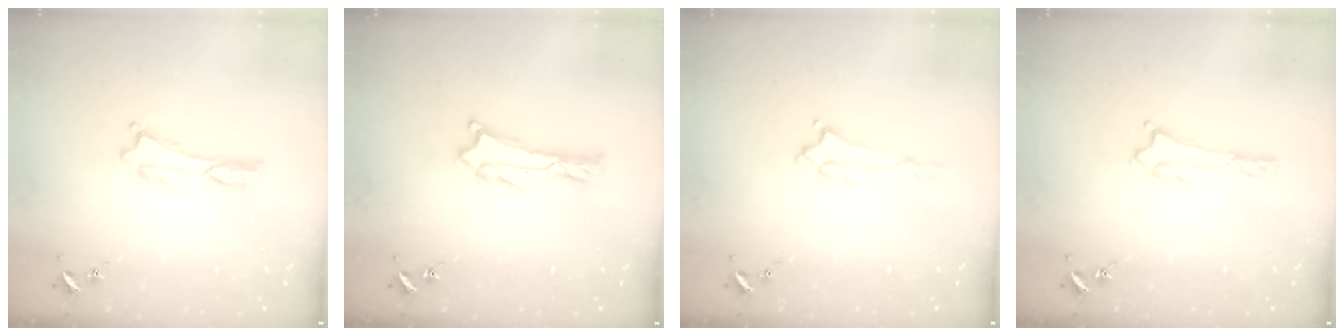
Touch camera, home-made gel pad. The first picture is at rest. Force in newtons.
{"total": 0.9, "press": 0.9, "slide": 0.2}
{"total": 1.4, "press": 1.3, "slide": 0.2}
{"total": 1.0, "press": 1.0, "slide": 0.1}